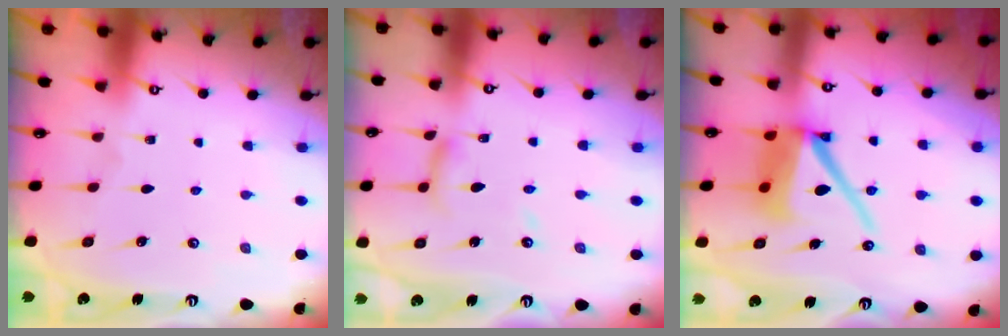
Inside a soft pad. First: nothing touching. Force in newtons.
{"total": 7.0, "press": 7.0, "slide": 0.5}
{"total": 12.8, "press": 12.7, "slide": 1.5}